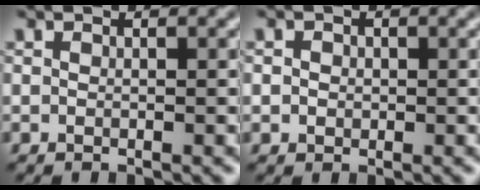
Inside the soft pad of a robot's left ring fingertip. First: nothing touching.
{"total": 1.3, "force": [0.3, 1.1, 0.5], "torque": [-0.003, 0.005, -0.002]}